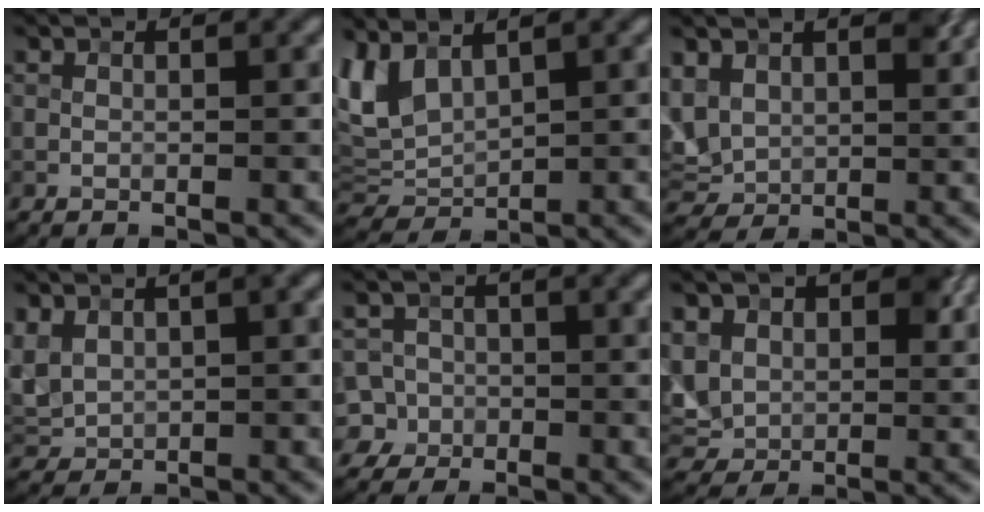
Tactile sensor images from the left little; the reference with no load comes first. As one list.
[{"total": 4.2, "force": [2.0, 2.5, 2.8], "torque": [-0.070, -0.005, 0.041]}, {"total": 6.2, "force": [2.6, 4.5, 3.3], "torque": [-0.101, 0.001, 0.052]}, {"total": 3.6, "force": [1.4, 2.3, 2.3], "torque": [-0.056, 0.004, 0.030]}, {"total": 5.2, "force": [-2.4, 4.5, 1.0], "torque": [-0.004, -0.002, -0.060]}, {"total": 7.8, "force": [2.7, 6.0, 4.2], "torque": [-0.105, 0.008, 0.043]}]